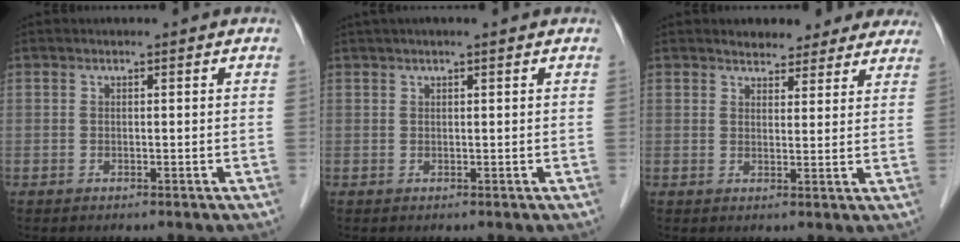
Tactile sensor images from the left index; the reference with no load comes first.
{"total": 3.2, "force": [2.4, 0.1, 2.1], "torque": [-0.028, 0.033, 0.039]}
{"total": 8.7, "force": [7.7, 3.5, 2.0], "torque": [0.001, 0.008, 0.083]}